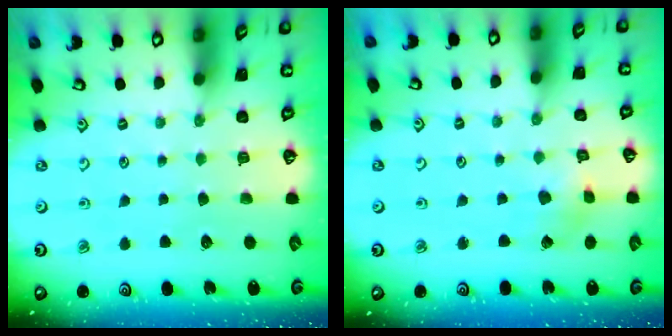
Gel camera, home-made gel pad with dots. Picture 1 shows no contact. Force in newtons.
{"total": 2.0, "press": 2.0, "slide": 0.3}